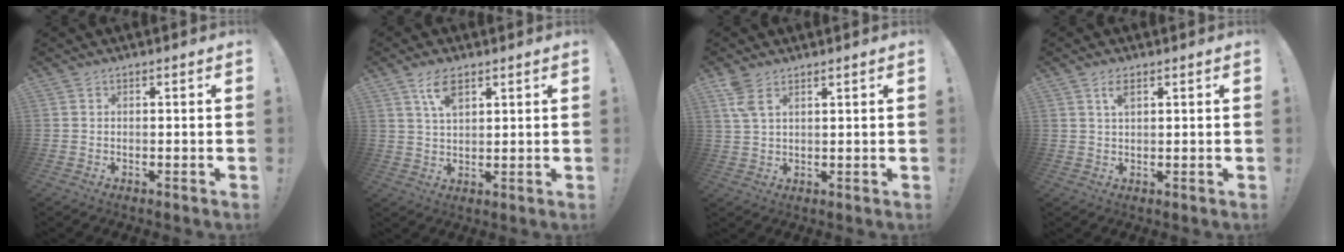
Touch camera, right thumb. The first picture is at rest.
{"total": 6.9, "force": [4.0, 2.8, 4.9], "torque": [-0.080, -0.010, 0.070]}
{"total": 5.4, "force": [3.3, 2.0, 3.8], "torque": [-0.060, -0.015, 0.062]}
{"total": 3.1, "force": [1.7, 0.9, 2.4], "torque": [-0.036, -0.005, 0.027]}